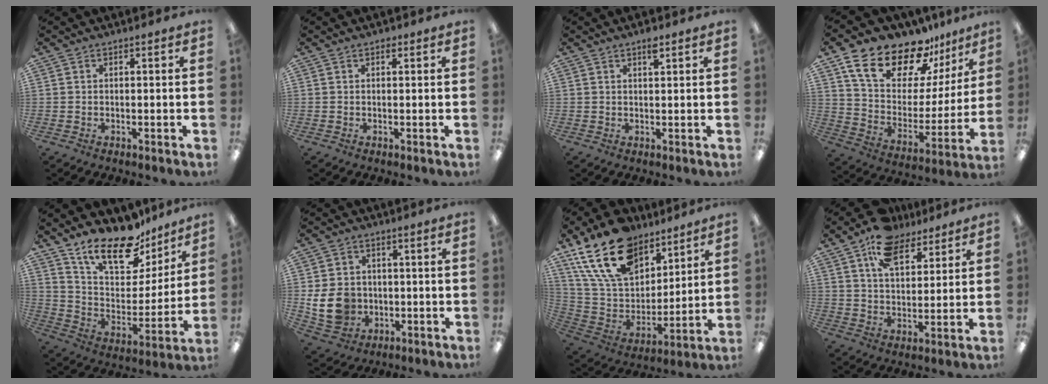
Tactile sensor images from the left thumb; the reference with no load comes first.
{"total": 0.8, "force": [0.5, 0.5, 0.4], "torque": [0.000, -0.001, 0.006]}
{"total": 2.3, "force": [1.7, 0.7, 1.5], "torque": [-0.016, -0.006, 0.026]}
{"total": 19.1, "force": [15.0, 8.6, 8.2], "torque": [-0.158, -0.104, 0.269]}
{"total": 19.4, "force": [15.0, 8.1, 9.3], "torque": [-0.165, -0.101, 0.265]}
{"total": 10.7, "force": [-1.4, 9.0, 5.6], "torque": [-0.124, 0.013, -0.021]}
{"total": 21.7, "force": [13.8, 12.6, 11.1], "torque": [-0.219, -0.063, 0.258]}
{"total": 12.5, "force": [8.6, 6.6, 6.1], "torque": [-0.106, -0.033, 0.157]}